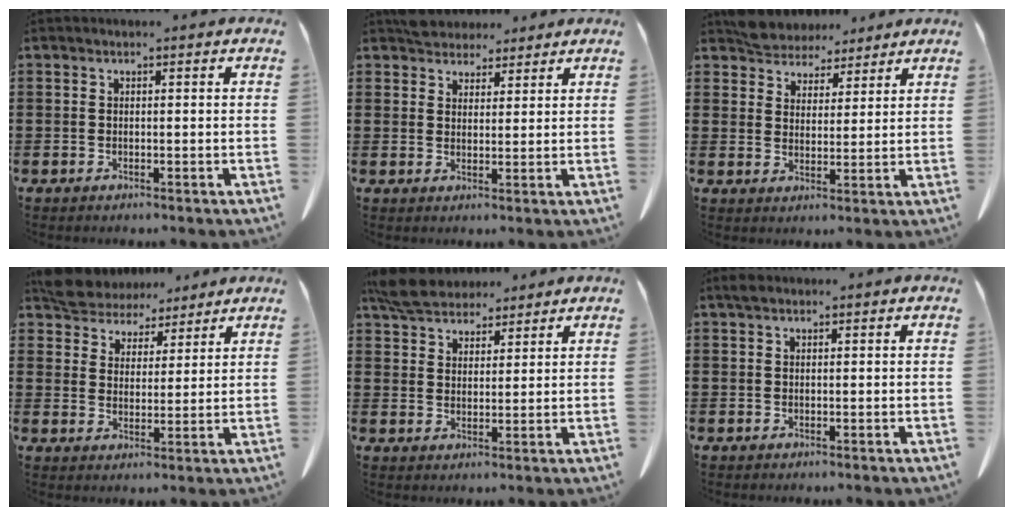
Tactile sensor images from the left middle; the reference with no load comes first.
{"total": 3.9, "force": [3.6, 1.5, 0.3], "torque": [-0.010, -0.003, 0.071]}
{"total": 5.0, "force": [4.7, 1.6, 0.0], "torque": [-0.022, -0.014, 0.091]}
{"total": 6.0, "force": [5.7, 1.9, 0.1], "torque": [-0.033, -0.025, 0.109]}
{"total": 6.2, "force": [5.5, 2.1, 1.7], "torque": [-0.052, -0.007, 0.107]}
{"total": 1.0, "force": [0.6, 0.5, 0.5], "torque": [-0.014, 0.002, 0.013]}